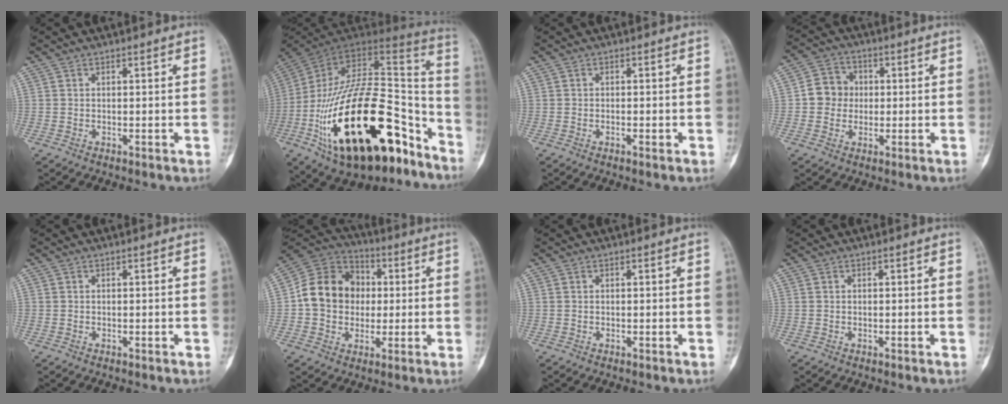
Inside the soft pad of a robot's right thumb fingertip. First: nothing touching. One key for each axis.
{"total": 37.2, "fx": -17.6, "fy": 17.5, "fz": 27.7, "tx": -0.448, "ty": 0.070, "tz": -0.277}
{"total": 1.1, "fx": -0.5, "fy": 0.4, "fz": 0.9, "tx": -0.019, "ty": 0.005, "tz": -0.006}
{"total": 6.4, "fx": 0.0, "fy": 5.9, "fz": 2.5, "tx": -0.015, "ty": 0.012, "tz": -0.010}
{"total": 0.0}
{"total": 14.5, "fx": 0.3, "fy": 12.4, "fz": 7.5, "tx": -0.100, "ty": 0.026, "tz": -0.003}
{"total": 0.0}
{"total": 0.0}